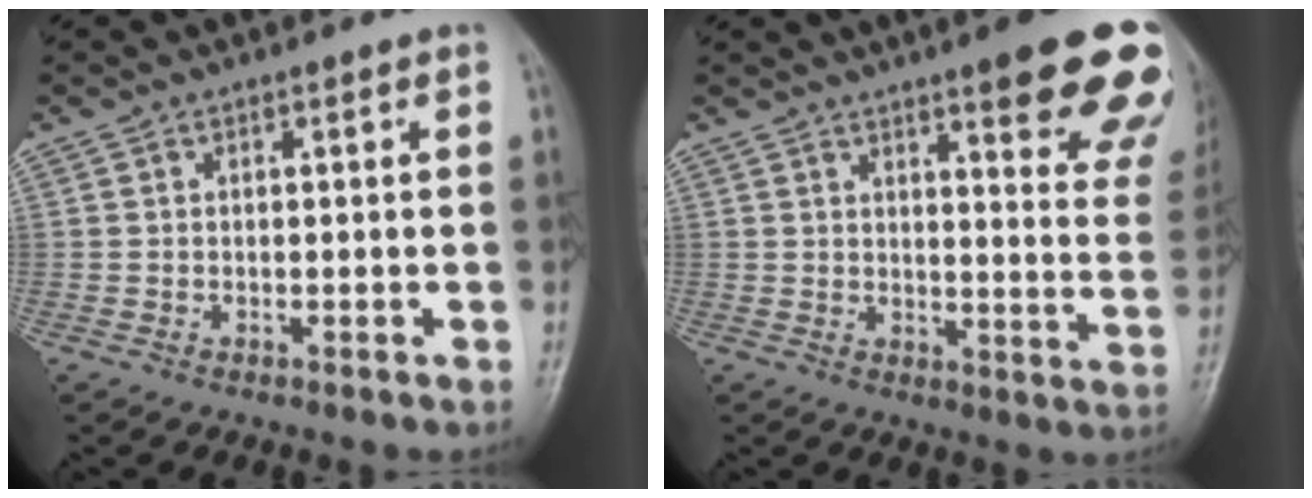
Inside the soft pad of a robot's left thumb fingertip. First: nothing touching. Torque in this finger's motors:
{"motor_torque": [2.20, 1.60, 1.32, -1.41, 0.04]}